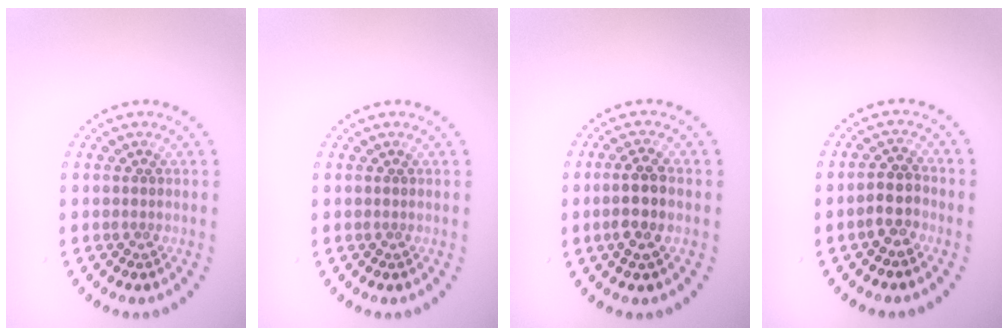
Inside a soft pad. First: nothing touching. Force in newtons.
{"total": 0.0}
{"total": 2.8, "press": 2.7, "slide": 0.7}
{"total": 2.3, "press": 2.1, "slide": 1.0}